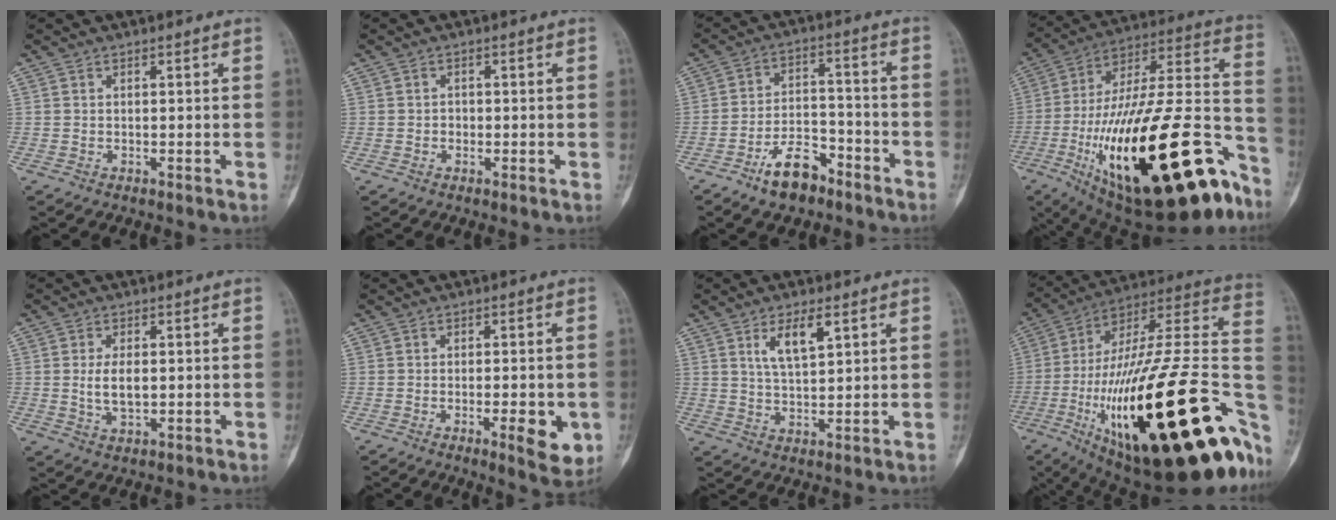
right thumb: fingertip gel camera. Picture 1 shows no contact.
{"total": 1.2, "force": [-0.2, 1.0, 0.5], "torque": [-0.001, 0.005, -0.004]}
{"total": 9.4, "force": [-6.3, 4.7, 5.2], "torque": [-0.077, 0.051, -0.111]}
{"total": 42.0, "force": [-18.0, 15.0, 34.9], "torque": [-0.527, 0.056, -0.276]}
{"total": 5.2, "force": [0.3, 2.8, 4.4], "torque": [-0.081, -0.008, 0.009]}
{"total": 7.3, "force": [-2.1, 2.4, 6.6], "torque": [-0.080, -0.009, -0.023]}
{"total": 6.4, "force": [3.1, 2.3, 5.1], "torque": [-0.090, -0.015, 0.061]}
{"total": 47.5, "force": [-13.6, 15.4, 42.8], "torque": [-0.605, 0.050, -0.217]}